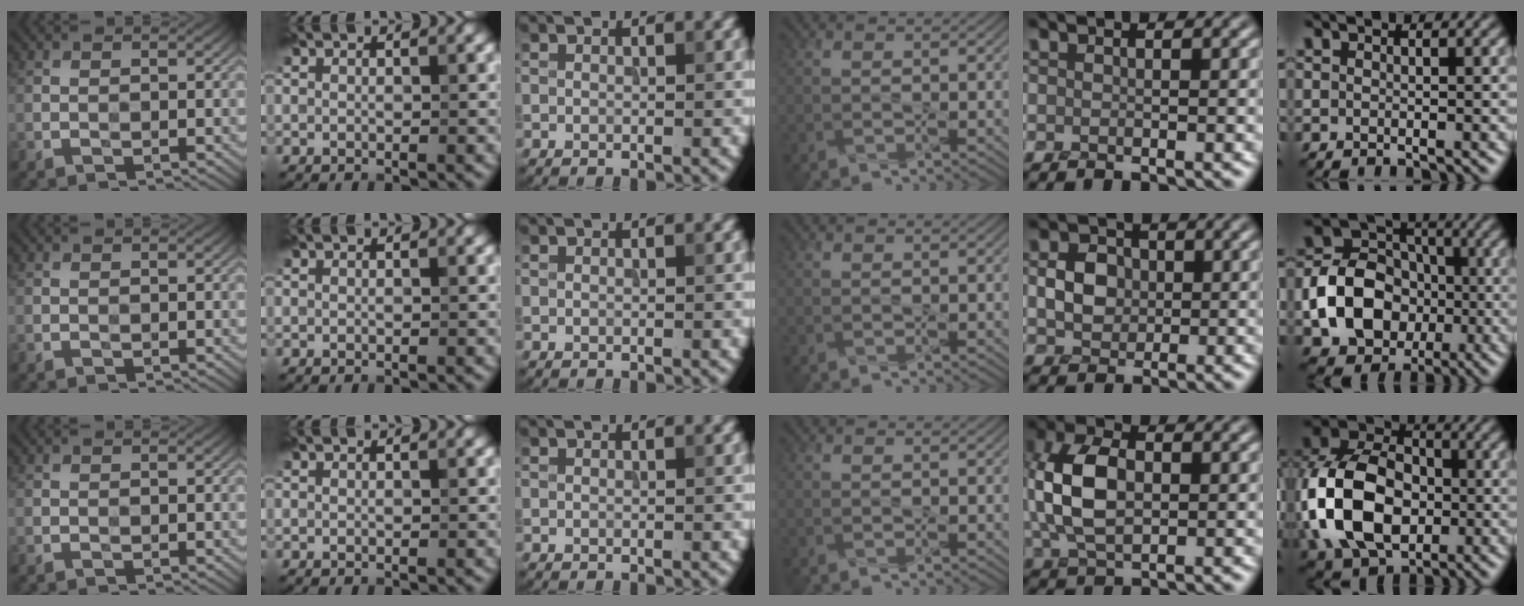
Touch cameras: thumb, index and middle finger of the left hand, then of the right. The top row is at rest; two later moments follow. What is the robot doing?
{"motion": "press", "object": "stapler"}